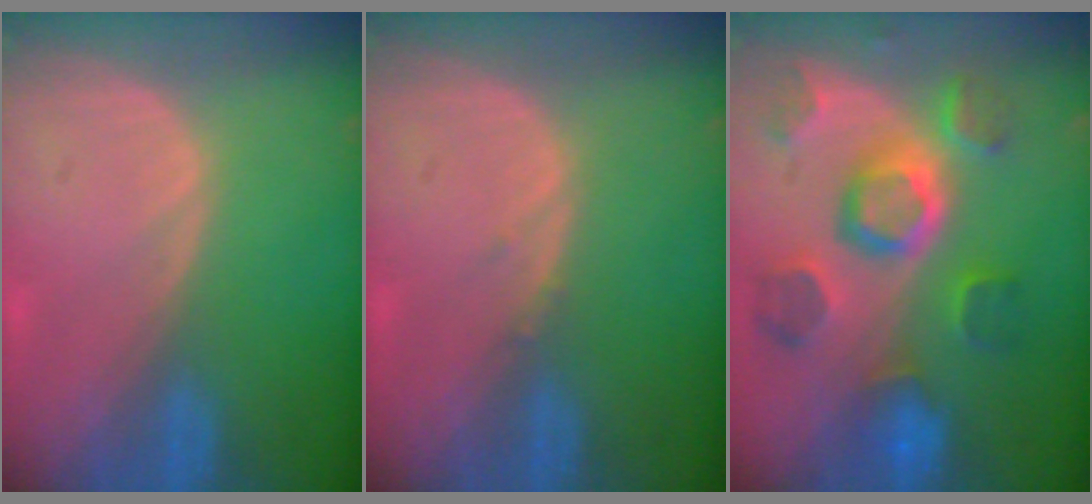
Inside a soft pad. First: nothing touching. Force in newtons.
{"total": 0.6, "press": 0.6, "slide": 0.3}
{"total": 11.1, "press": 9.9, "slide": 5.0}